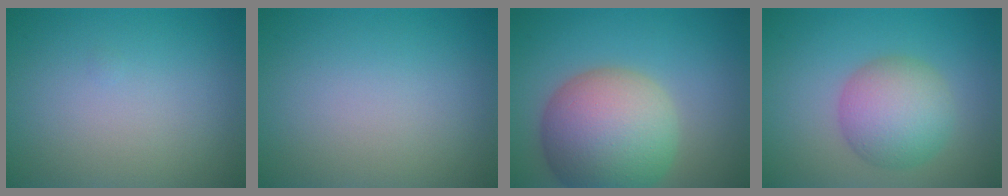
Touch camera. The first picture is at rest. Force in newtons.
{"total": 0.0}
{"total": 10.6, "press": 10.6, "slide": 0.6}
{"total": 5.6, "press": 5.6, "slide": 0.2}